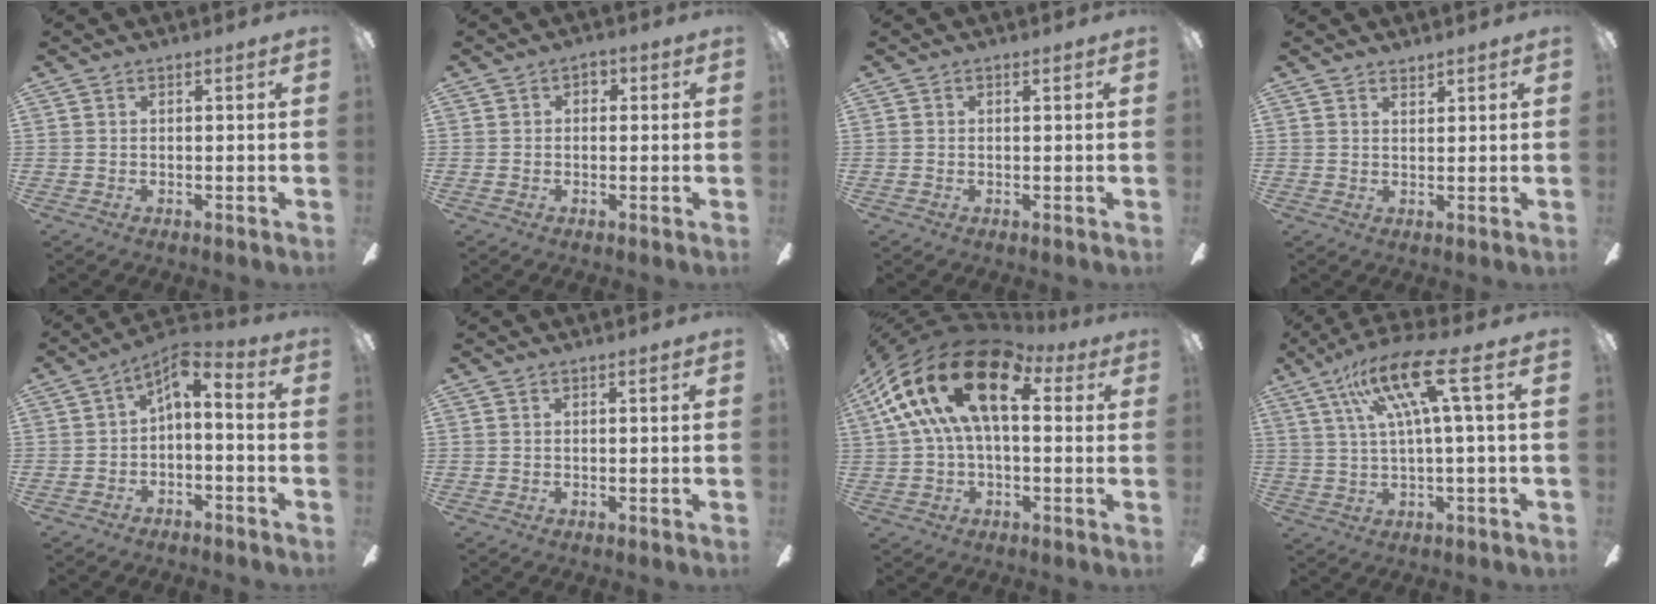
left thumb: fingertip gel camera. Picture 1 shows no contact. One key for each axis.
{"total": 2.0, "fx": -0.1, "fy": 1.8, "fz": 0.8, "tx": 0.001, "ty": 0.000, "tz": -0.006}
{"total": 0.0}
{"total": 1.7, "fx": 1.6, "fy": 0.3, "fz": 0.1, "tx": -0.003, "ty": -0.004, "tz": 0.031}
{"total": 4.5, "fx": 0.0, "fy": 2.6, "fz": 3.6, "tx": -0.061, "ty": -0.001, "tz": 0.000}
{"total": 0.0}
{"total": 21.3, "fx": 7.2, "fy": 10.9, "fz": 16.8, "tx": -0.330, "ty": -0.013, "tz": 0.125}
{"total": 15.8, "fx": 6.1, "fy": 3.2, "fz": 14.2, "tx": -0.267, "ty": -0.017, "tz": 0.090}